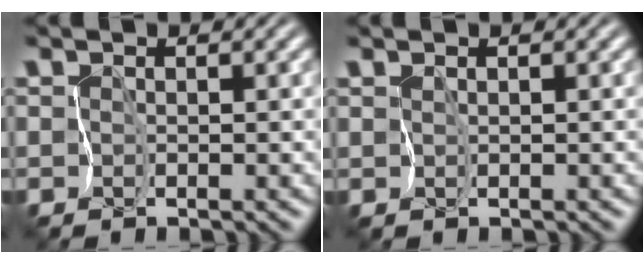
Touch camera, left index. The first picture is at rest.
{"total": 0.7, "force": [0.6, 0.1, 0.4], "torque": [-0.009, 0.001, 0.011]}